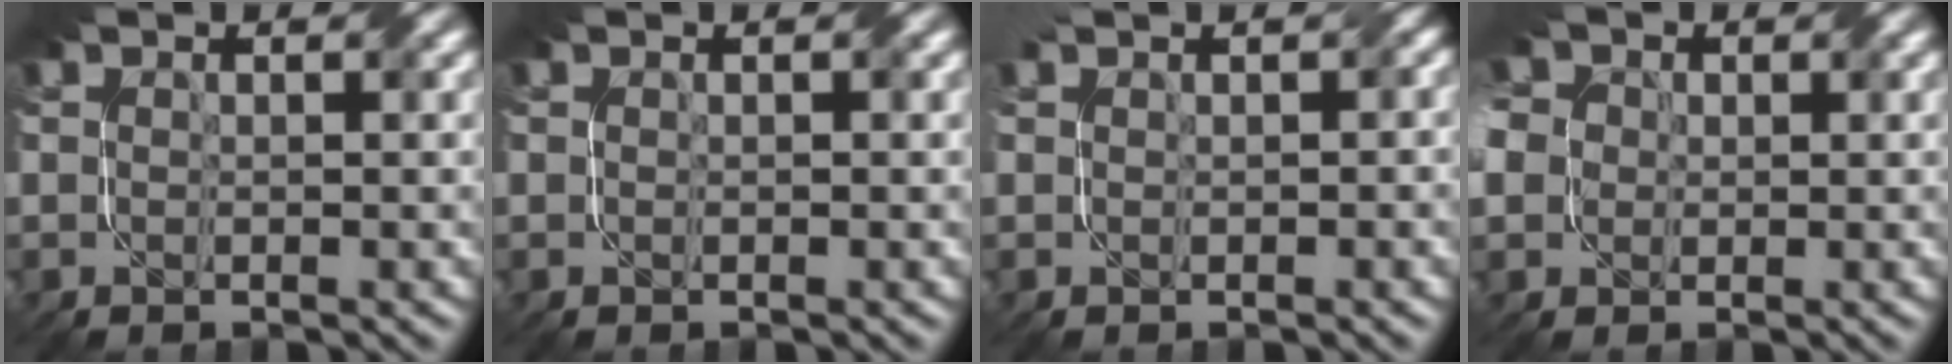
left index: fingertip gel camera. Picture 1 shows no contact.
{"total": 0.0}
{"total": 1.7, "force": [0.4, 0.8, 1.5], "torque": [-0.012, 0.003, 0.002]}
{"total": 8.0, "force": [0.3, 7.0, 3.9], "torque": [-0.091, 0.018, -0.038]}